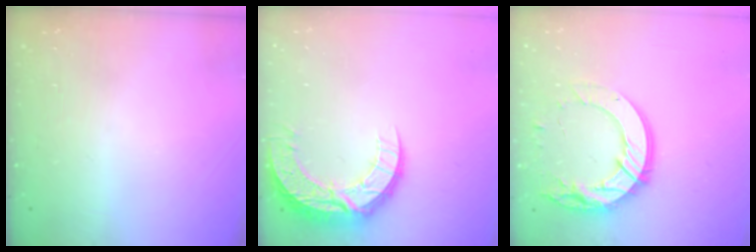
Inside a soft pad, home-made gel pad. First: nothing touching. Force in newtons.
{"total": 12.9, "press": 12.9, "slide": 1.1}
{"total": 16.4, "press": 16.4, "slide": 1.4}